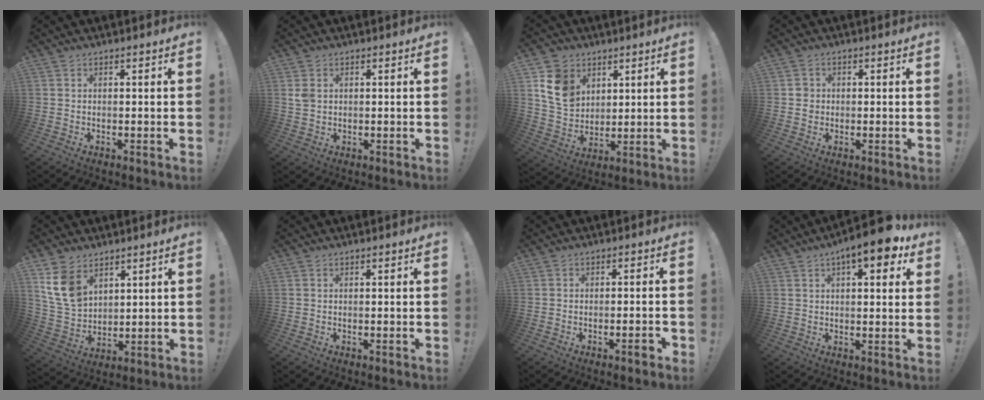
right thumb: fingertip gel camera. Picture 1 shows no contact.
{"total": 2.9, "force": [1.1, 2.0, 1.7], "torque": [-0.021, -0.003, 0.020]}
{"total": 12.3, "force": [5.7, 9.5, 5.2], "torque": [-0.079, -0.022, 0.118]}
{"total": 2.8, "force": [0.0, 2.6, 0.8], "torque": [-0.003, 0.002, -0.002]}
{"total": 11.8, "force": [6.4, 8.1, 5.8], "torque": [-0.108, -0.031, 0.130]}
{"total": 0.0}
{"total": 3.4, "force": [-1.9, 0.3, 2.8], "torque": [-0.047, 0.007, -0.031]}
{"total": 9.6, "force": [5.2, 3.0, 7.5], "torque": [-0.093, -0.027, 0.080]}